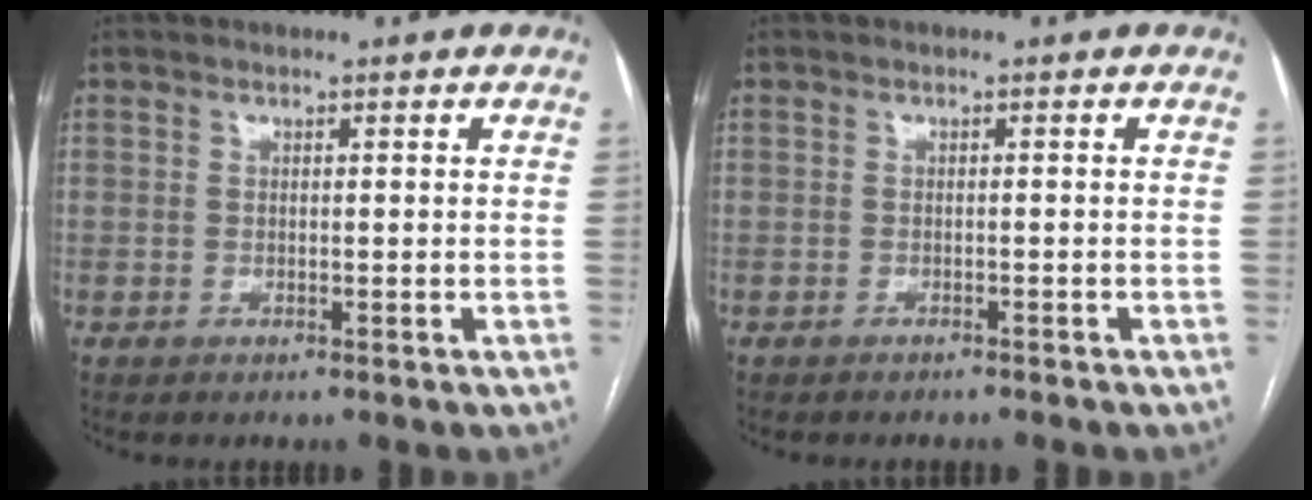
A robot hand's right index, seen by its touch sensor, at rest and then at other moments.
{"total": 2.8, "force": [-2.5, 0.9, 0.8], "torque": [-0.013, -0.003, -0.027]}